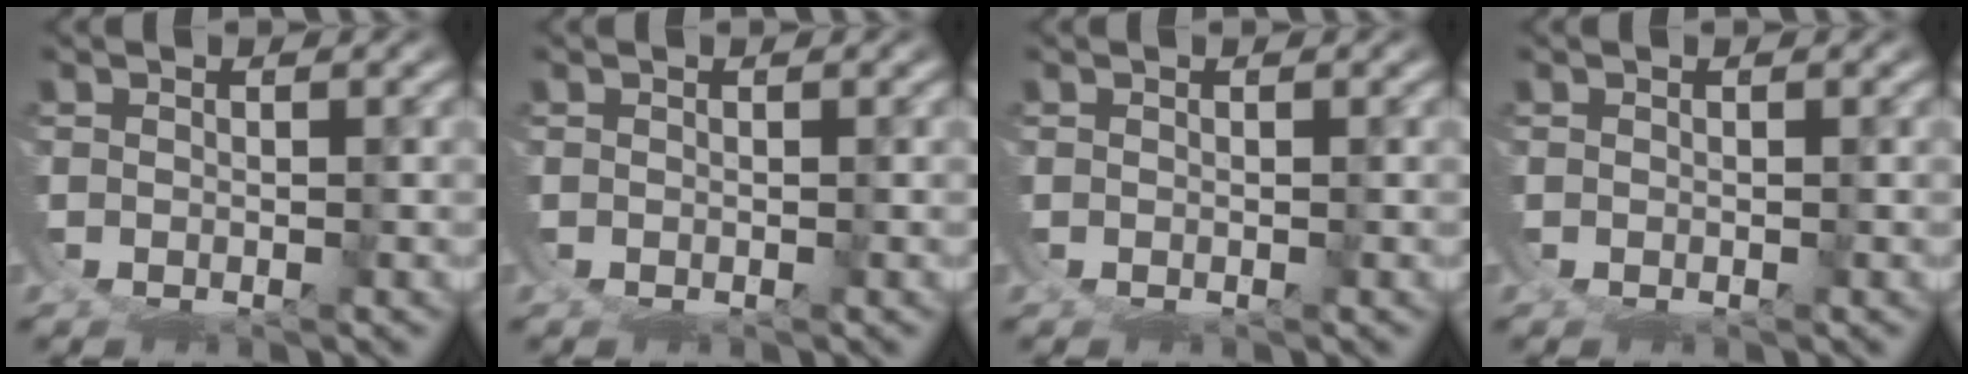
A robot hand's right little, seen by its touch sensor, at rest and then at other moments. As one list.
[{"total": 0.0}, {"total": 0.0}, {"total": 0.0}]